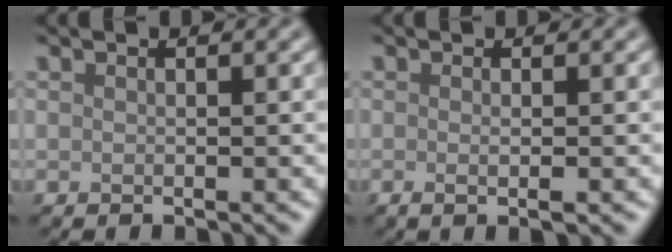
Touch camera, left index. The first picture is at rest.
{"total": 1.4, "force": [-0.2, 0.3, 1.4], "torque": [-0.020, -0.004, -0.005]}